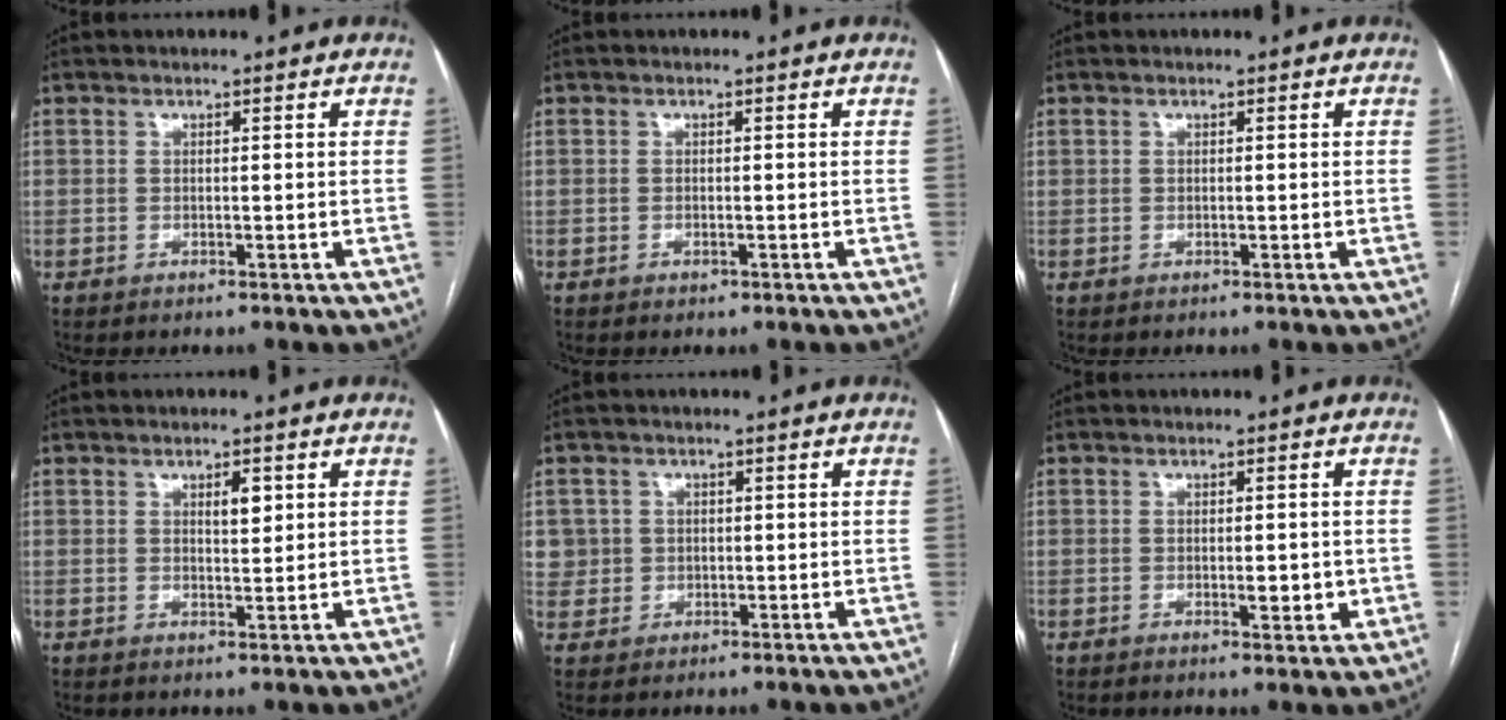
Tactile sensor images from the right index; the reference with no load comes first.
{"total": 0.6, "force": [-0.3, 0.3, 0.3], "torque": [-0.007, 0.000, -0.003]}
{"total": 0.0}
{"total": 2.4, "force": [1.0, 0.8, 2.1], "torque": [-0.033, -0.001, 0.017]}
{"total": 3.4, "force": [0.6, 3.4, -0.2], "torque": [0.020, 0.008, 0.013]}
{"total": 2.8, "force": [-0.4, 1.0, 2.6], "torque": [-0.040, -0.002, -0.003]}